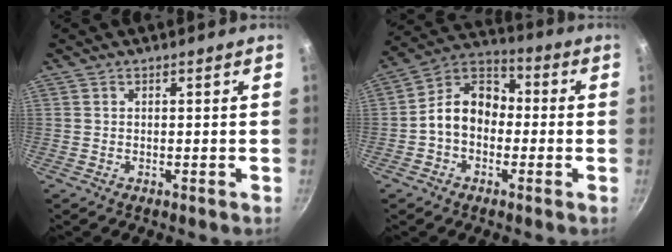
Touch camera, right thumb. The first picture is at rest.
{"total": 10.8, "force": [-1.4, 8.2, 6.9], "torque": [-0.078, 0.041, -0.048]}